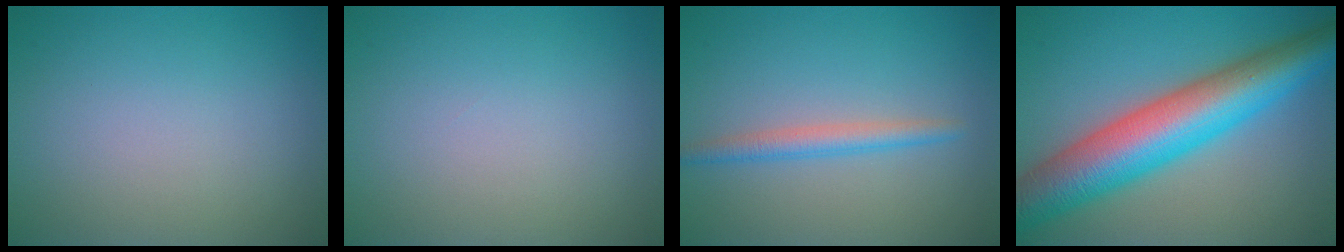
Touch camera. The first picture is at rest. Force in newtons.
{"total": 0.0}
{"total": 2.1, "press": 2.1, "slide": 0.1}
{"total": 11.2, "press": 11.2, "slide": 0.2}